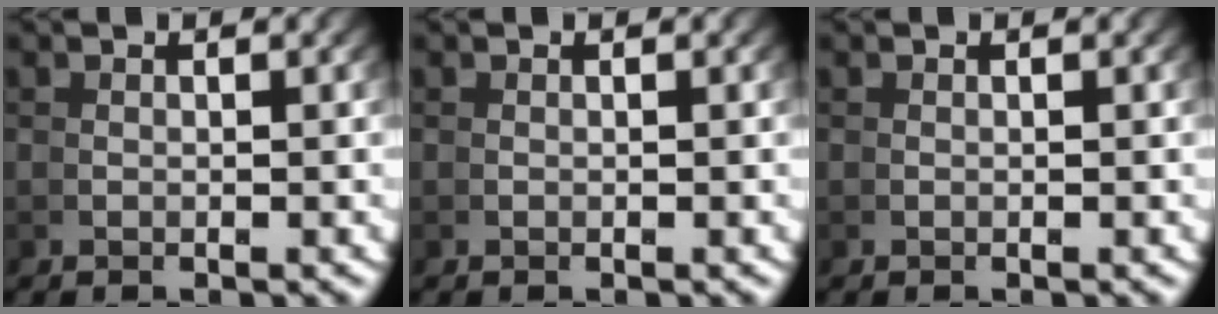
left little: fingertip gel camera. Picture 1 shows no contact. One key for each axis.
{"total": 0.0}
{"total": 0.0}